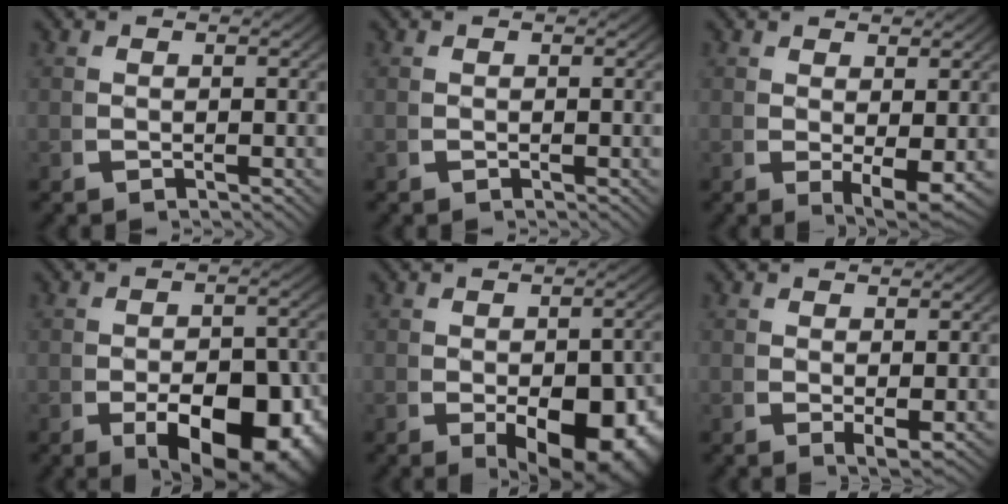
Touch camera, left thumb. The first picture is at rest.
{"total": 0.0}
{"total": 2.6, "force": [0.3, 1.0, 2.4], "torque": [-0.038, -0.019, 0.016]}
{"total": 10.4, "force": [-2.9, 6.0, 8.0], "torque": [-0.125, -0.050, -0.019]}
{"total": 9.1, "force": [-2.4, 5.4, 6.9], "torque": [-0.110, -0.053, -0.007]}
{"total": 1.5, "force": [0.6, 0.5, 1.3], "torque": [-0.021, -0.008, 0.016]}